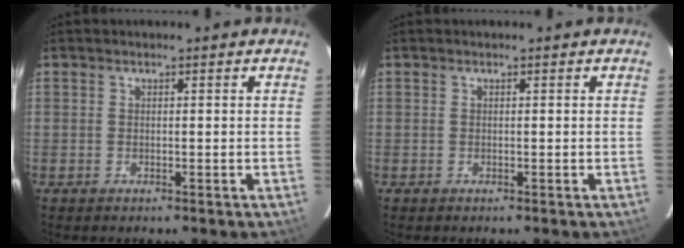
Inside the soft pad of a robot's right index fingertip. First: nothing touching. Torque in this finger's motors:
{"motor_torque": [0.00, 0.00, 0.06, 0.00]}